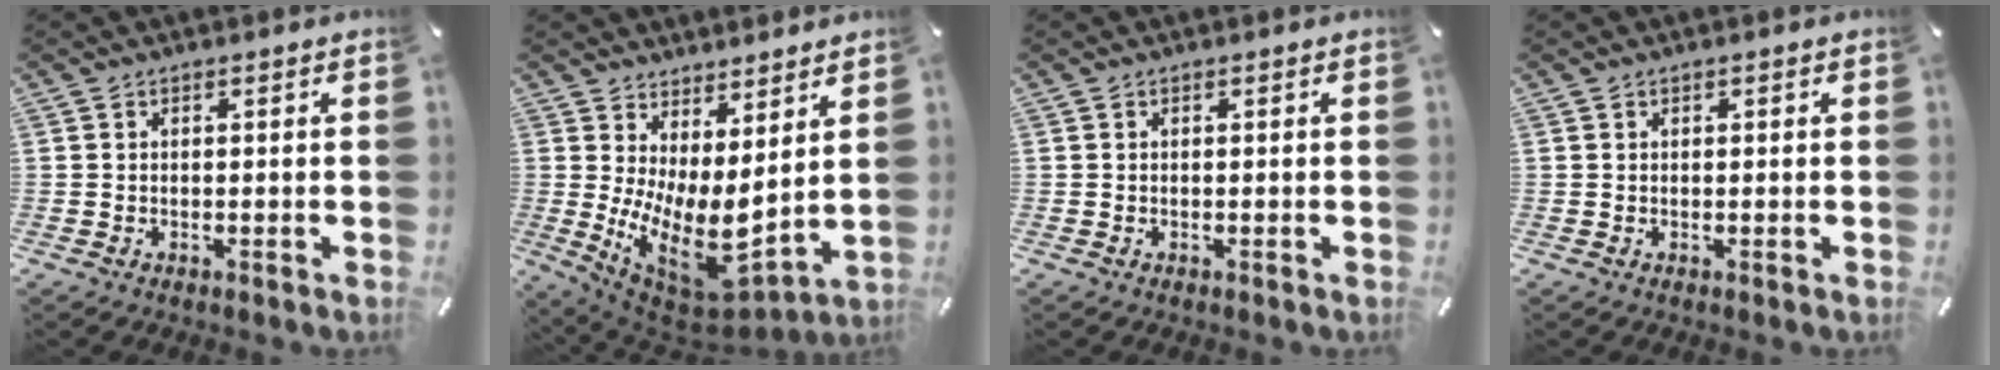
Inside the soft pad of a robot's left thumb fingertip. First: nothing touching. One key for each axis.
{"total": 13.3, "fx": 1.1, "fy": 6.5, "fz": 11.5, "tx": -0.192, "ty": -0.056, "tz": 0.037}
{"total": 0.0}
{"total": 0.0}